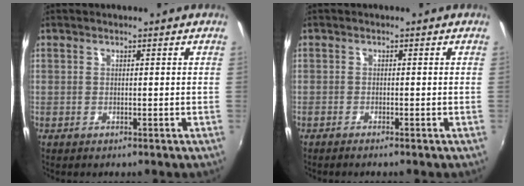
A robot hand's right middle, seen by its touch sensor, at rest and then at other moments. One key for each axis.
{"total": 1.0, "fx": -0.9, "fy": -0.1, "fz": 0.4, "tx": -0.009, "ty": -0.004, "tz": -0.018}